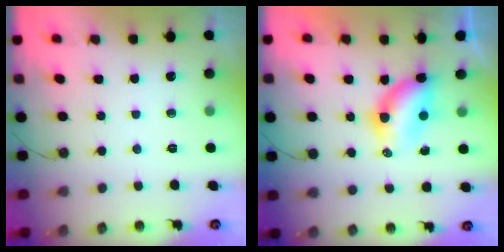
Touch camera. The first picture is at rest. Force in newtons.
{"total": 5.9, "press": 5.9, "slide": 0.5}